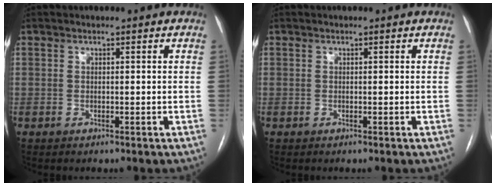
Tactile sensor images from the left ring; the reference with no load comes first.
{"total": 0.0}